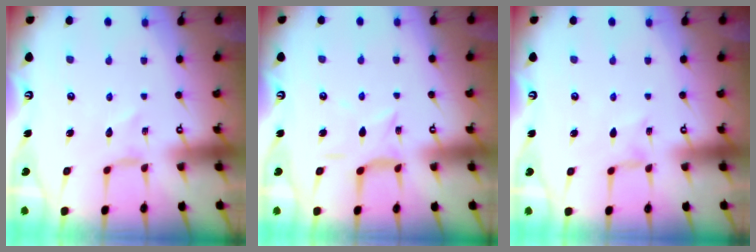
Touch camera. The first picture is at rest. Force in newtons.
{"total": 6.6, "press": 6.6, "slide": 0.3}
{"total": 0.8, "press": 0.7, "slide": 0.2}